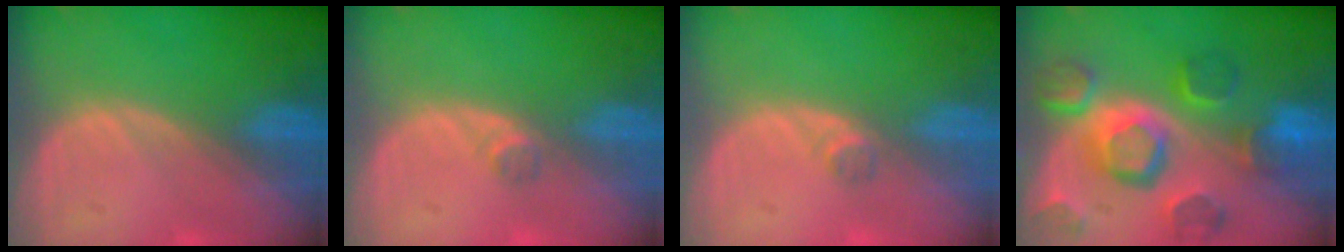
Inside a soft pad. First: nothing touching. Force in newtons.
{"total": 1.3, "press": 1.1, "slide": 0.7}
{"total": 1.3, "press": 1.1, "slide": 0.7}
{"total": 12.1, "press": 10.4, "slide": 6.1}